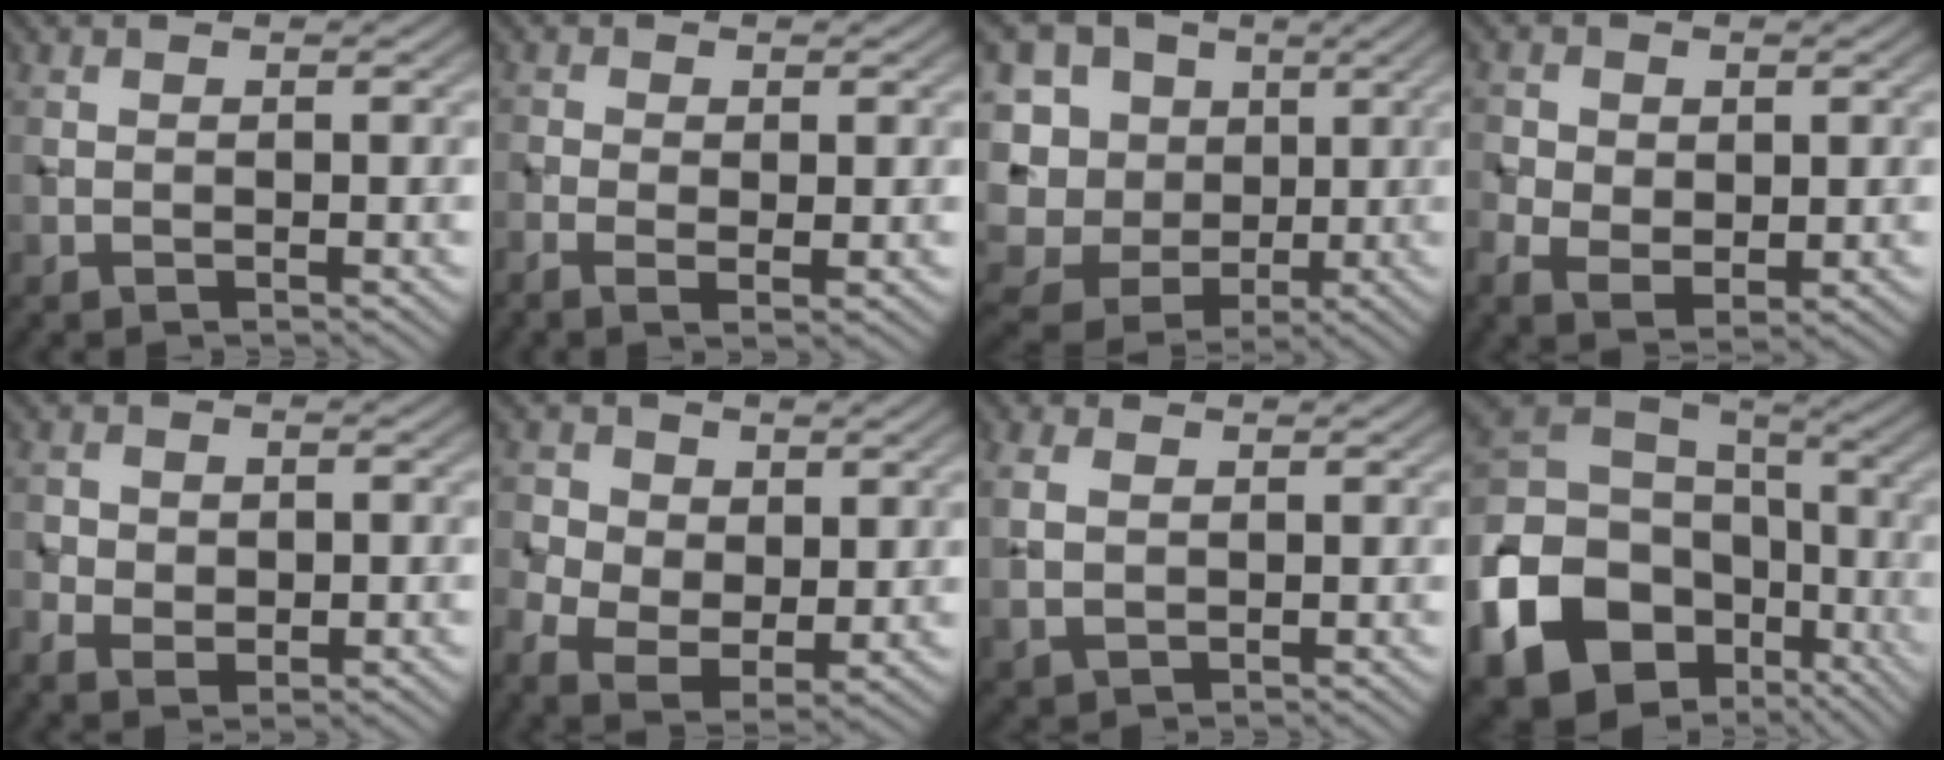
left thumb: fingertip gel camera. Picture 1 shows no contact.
{"total": 2.5, "force": [-0.7, 0.8, 2.3], "torque": [-0.053, -0.006, -0.012]}
{"total": 17.1, "force": [1.1, 15.2, 7.8], "torque": [-0.263, 0.024, 0.032]}
{"total": 4.8, "force": [-0.4, 3.6, 3.2], "torque": [-0.071, -0.009, -0.003]}
{"total": 4.3, "force": [-1.2, 3.3, 2.6], "torque": [-0.038, -0.008, -0.018]}
{"total": 7.0, "force": [0.2, 5.3, 4.5], "torque": [-0.117, -0.009, 0.003]}
{"total": 3.5, "force": [0.8, 2.3, 2.4], "torque": [-0.069, 0.002, 0.017]}
{"total": 20.2, "force": [-8.4, 15.1, 10.6], "torque": [-0.295, -0.043, -0.141]}